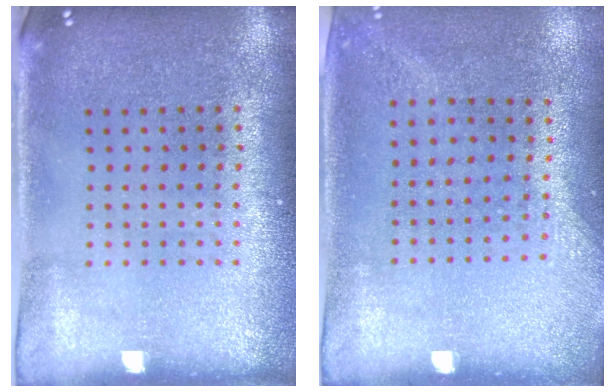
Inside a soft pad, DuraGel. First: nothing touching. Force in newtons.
{"total": 1.4, "press": 1.0, "slide": 0.9}